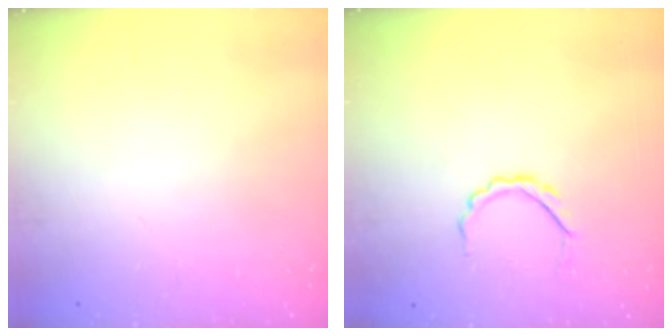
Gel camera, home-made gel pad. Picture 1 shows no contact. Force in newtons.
{"total": 4.9, "press": 4.8, "slide": 1.1}